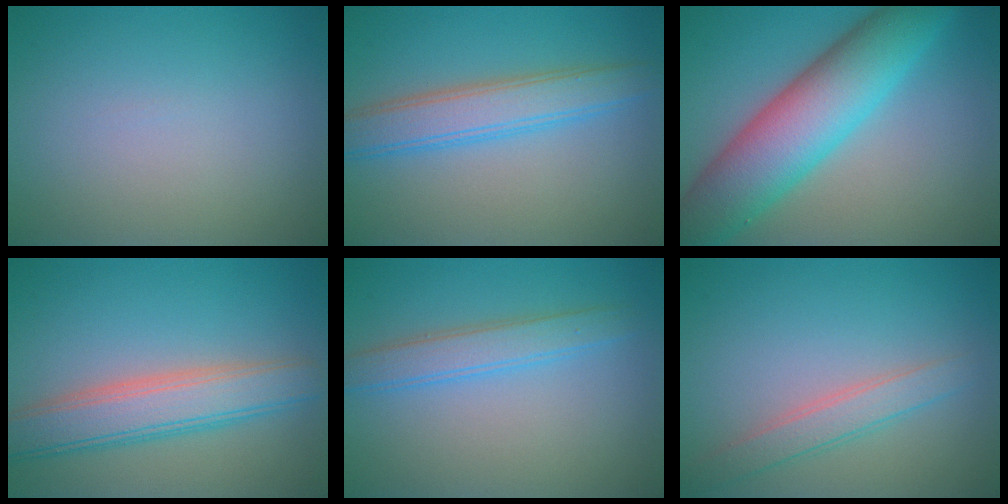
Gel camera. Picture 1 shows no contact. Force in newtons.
{"total": 4.6, "press": 4.6, "slide": 0.2}
{"total": 10.2, "press": 10.2, "slide": 0.3}
{"total": 5.6, "press": 5.6, "slide": 0.5}
{"total": 3.0, "press": 3.0, "slide": 0.0}
{"total": 2.5, "press": 2.5, "slide": 0.1}